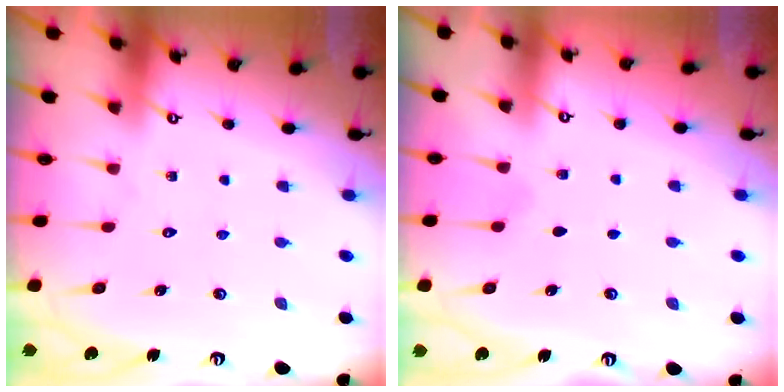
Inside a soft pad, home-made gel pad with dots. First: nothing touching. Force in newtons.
{"total": 2.7, "press": 2.3, "slide": 1.6}